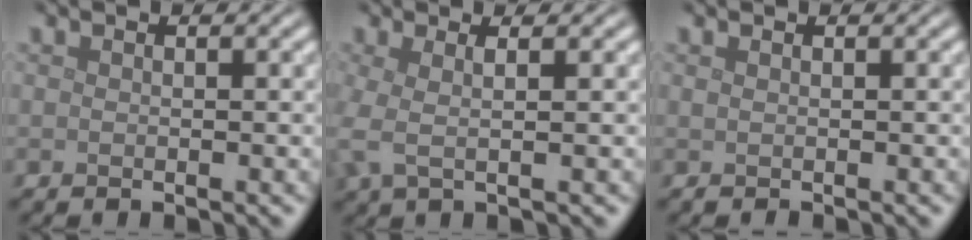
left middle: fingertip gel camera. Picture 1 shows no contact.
{"total": 2.5, "force": [0.3, 0.7, 2.4], "torque": [-0.049, 0.004, 0.000]}
{"total": 0.0}